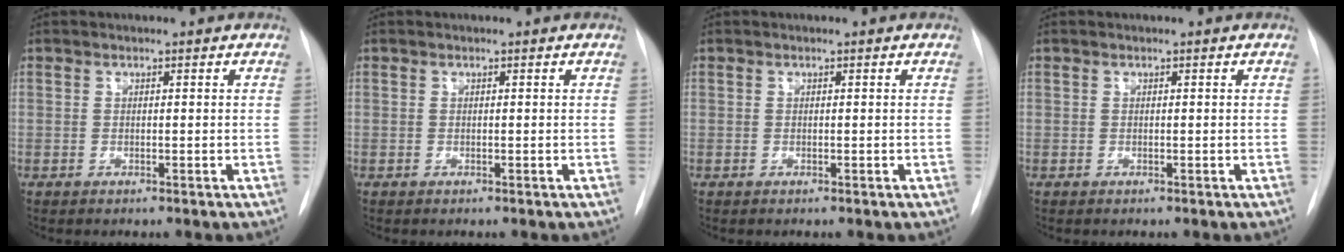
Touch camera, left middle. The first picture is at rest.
{"total": 0.0}
{"total": 0.0}
{"total": 0.0}